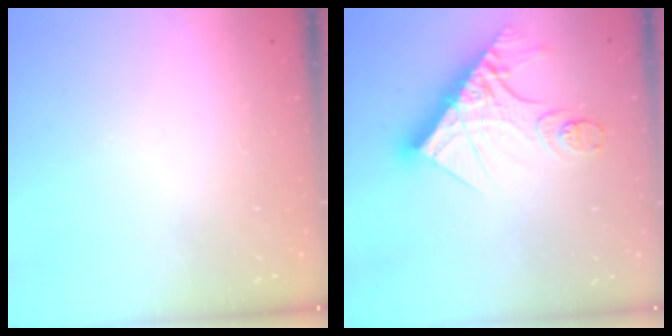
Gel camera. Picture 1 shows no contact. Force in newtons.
{"total": 16.2, "press": 16.2, "slide": 1.7}